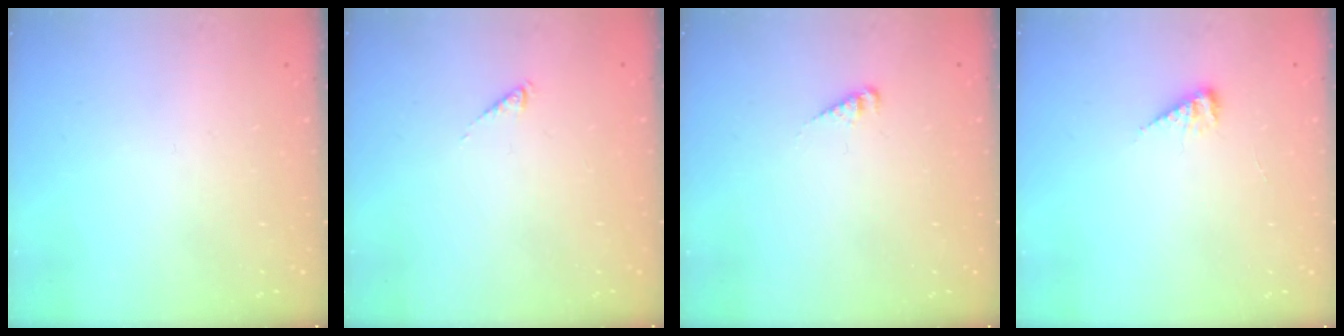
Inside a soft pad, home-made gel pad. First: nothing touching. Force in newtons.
{"total": 0.0}
{"total": 3.0, "press": 3.0, "slide": 0.2}
{"total": 5.7, "press": 5.7, "slide": 0.7}